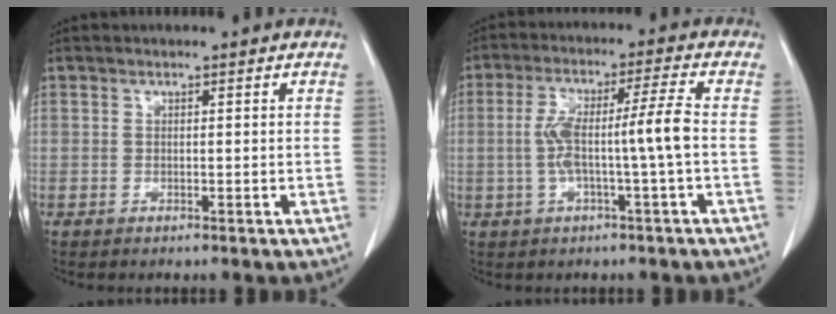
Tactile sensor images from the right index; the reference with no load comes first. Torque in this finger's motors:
{"motor_torque": [1.18, -0.15, 0.61, 0.13]}